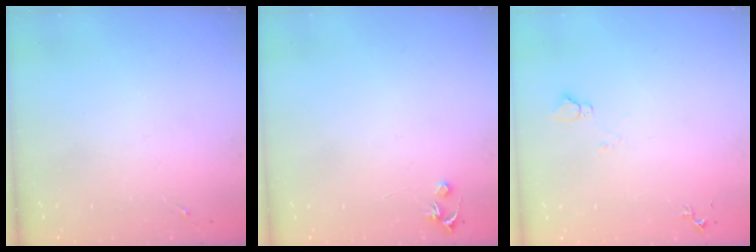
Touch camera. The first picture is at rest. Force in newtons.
{"total": 3.2, "press": 3.2, "slide": 0.3}
{"total": 6.1, "press": 6.0, "slide": 0.8}